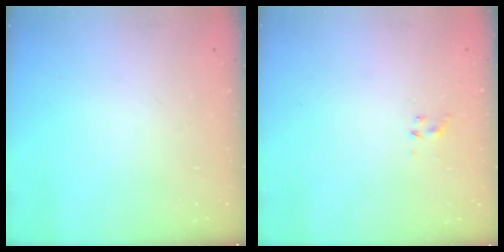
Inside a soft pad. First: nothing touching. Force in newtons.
{"total": 1.0, "press": 0.9, "slide": 0.4}